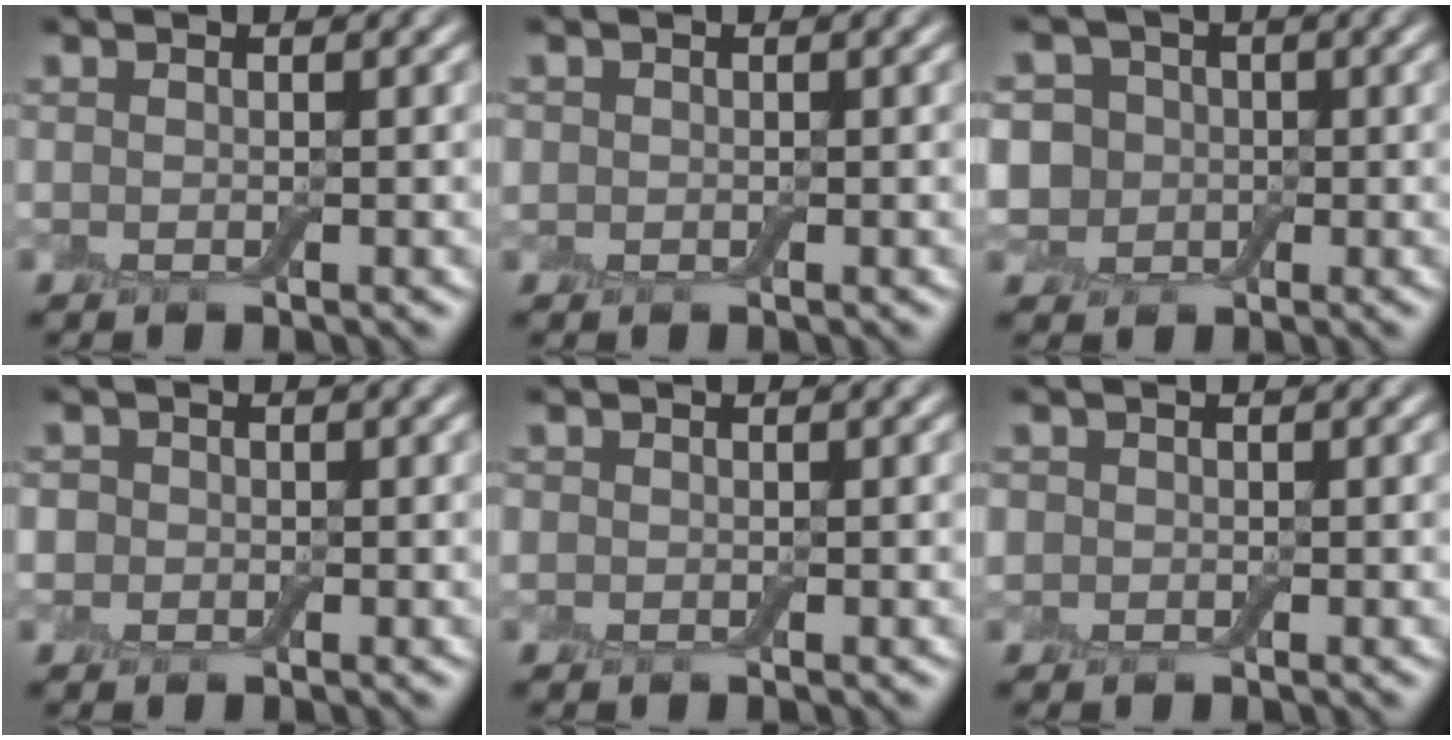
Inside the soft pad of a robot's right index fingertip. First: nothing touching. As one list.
[{"total": 0.7, "force": [0.0, 0.7, 0.0], "torque": [0.003, -0.004, -0.004]}, {"total": 5.7, "force": [0.0, 5.1, 2.5], "torque": [-0.042, 0.024, -0.033]}, {"total": 1.8, "force": [-0.1, 1.7, 0.4], "torque": [-0.002, 0.002, -0.008]}, {"total": 0.6, "force": [-0.1, 0.6, 0.0], "torque": [0.003, -0.004, -0.005]}, {"total": 1.1, "force": [-0.1, 1.1, 0.2], "torque": [0.000, -0.005, -0.008]}]